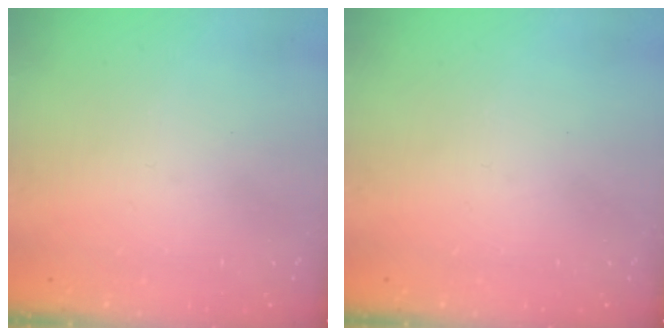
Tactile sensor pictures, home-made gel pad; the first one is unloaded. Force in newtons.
{"total": 0.0}